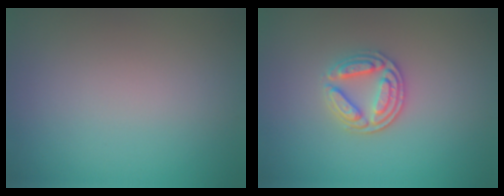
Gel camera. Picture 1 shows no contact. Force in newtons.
{"total": 3.3, "press": 3.0, "slide": 1.3}